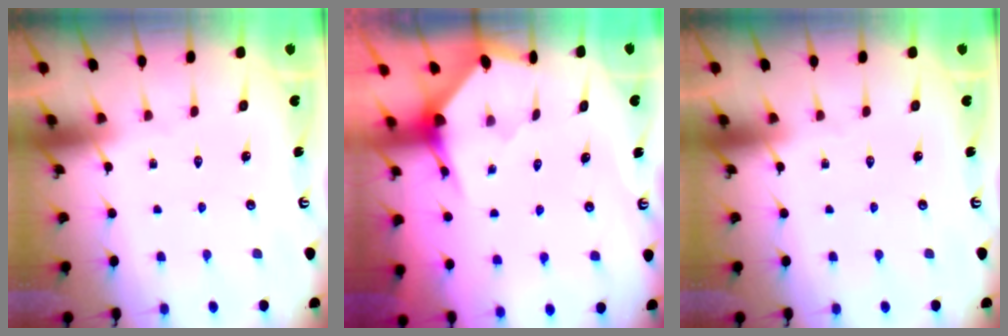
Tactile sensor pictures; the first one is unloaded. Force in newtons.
{"total": 3.2, "press": 3.2, "slide": 0.3}
{"total": 0.0}